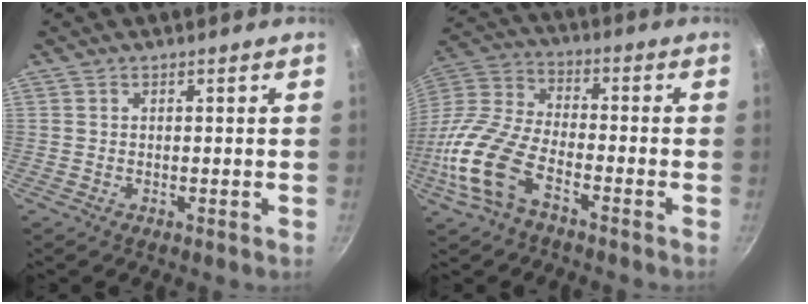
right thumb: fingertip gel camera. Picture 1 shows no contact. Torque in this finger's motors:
{"motor_torque": [0.33, 0.36, 1.73, -1.04, 0.62]}